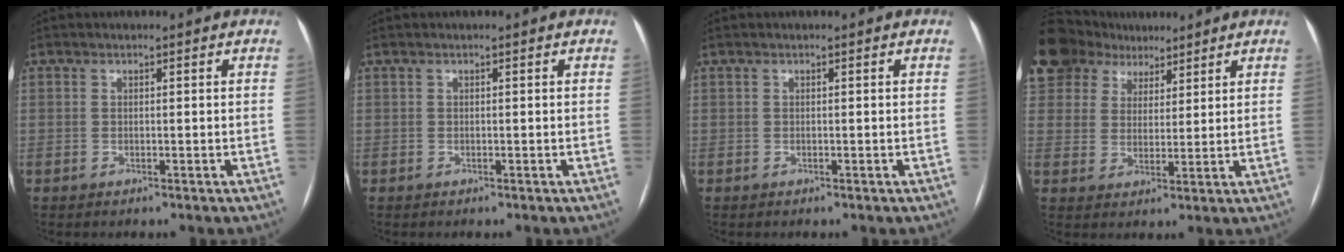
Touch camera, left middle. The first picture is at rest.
{"total": 0.0}
{"total": 0.0}
{"total": 16.5, "force": [11.7, 10.3, 5.4], "torque": [-0.159, 0.056, 0.220]}